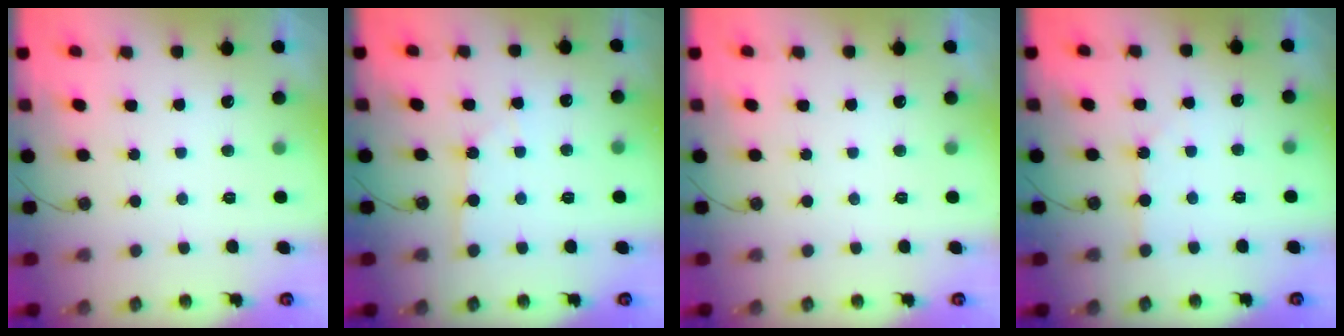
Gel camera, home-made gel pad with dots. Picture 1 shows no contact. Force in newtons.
{"total": 2.6, "press": 2.6, "slide": 0.3}
{"total": 0.0}
{"total": 2.2, "press": 2.1, "slide": 0.3}